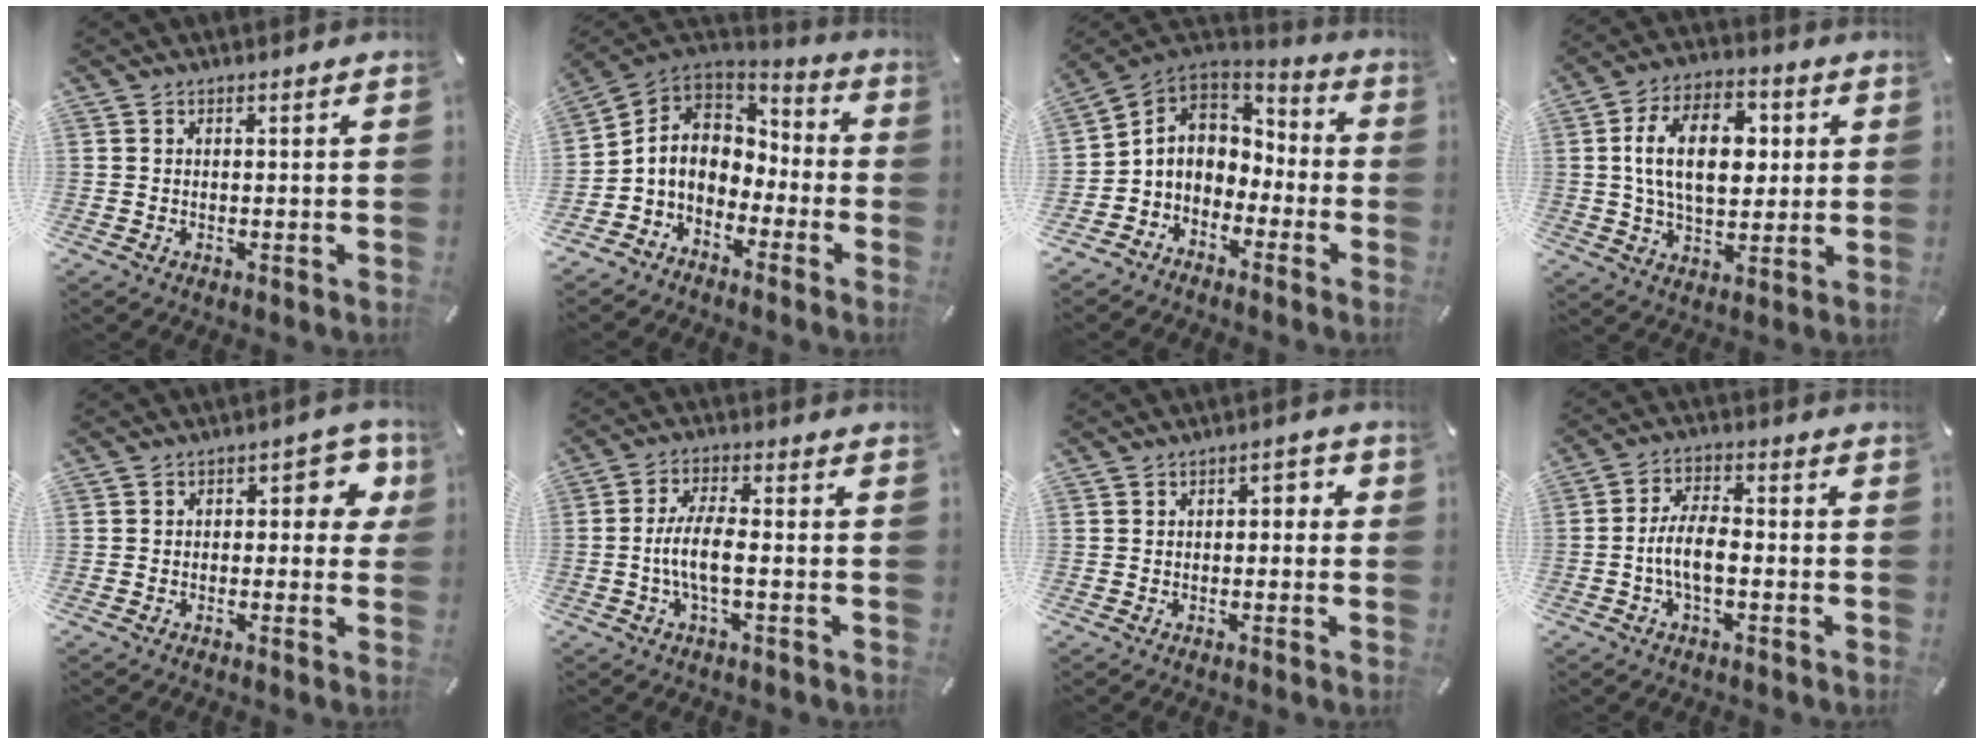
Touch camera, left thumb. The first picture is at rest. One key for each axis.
{"total": 7.8, "fx": -2.2, "fy": 6.8, "fz": 3.3, "tx": -0.086, "ty": 0.007, "tz": -0.040}
{"total": 7.7, "fx": -1.8, "fy": 7.0, "fz": 2.6, "tx": -0.065, "ty": 0.014, "tz": -0.030}
{"total": 16.4, "fx": 2.2, "fy": 10.3, "fz": 12.6, "tx": -0.232, "ty": 0.010, "tz": 0.035}
{"total": 6.7, "fx": 0.3, "fy": 4.0, "fz": 5.3, "tx": -0.069, "ty": 0.006, "tz": -0.001}
{"total": 7.6, "fx": -1.6, "fy": 2.6, "fz": 7.0, "tx": -0.139, "ty": 0.002, "tz": -0.031}
{"total": 2.6, "fx": -1.3, "fy": 1.5, "fz": 1.7, "tx": -0.033, "ty": 0.016, "tz": -0.029}
{"total": 7.7, "fx": -2.3, "fy": 3.7, "fz": 6.4, "tx": -0.132, "ty": 0.006, "tz": -0.045}